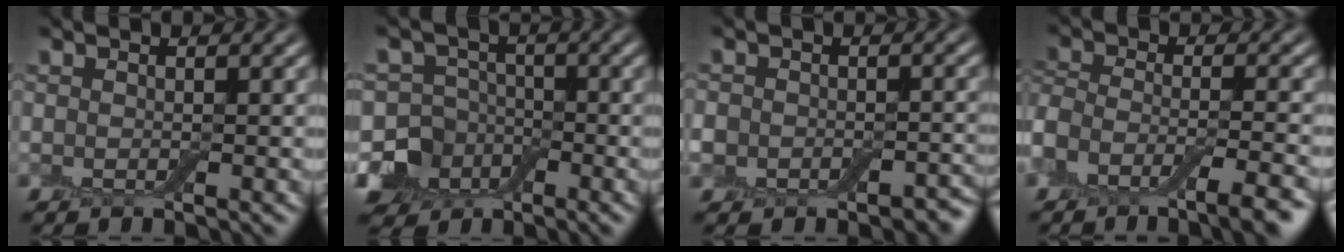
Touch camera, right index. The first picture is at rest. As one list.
[{"total": 7.7, "force": [-3.1, 6.8, 2.0], "torque": [-0.022, -0.003, -0.083]}, {"total": 5.5, "force": [-3.2, 4.0, 2.1], "torque": [-0.023, -0.009, -0.052]}, {"total": 6.5, "force": [-4.3, 2.0, 4.5], "torque": [-0.078, -0.004, -0.083]}]